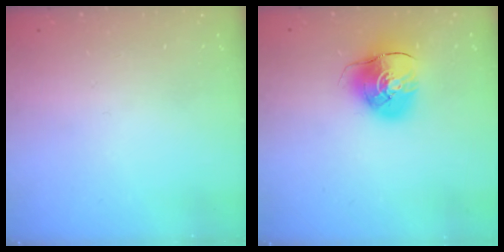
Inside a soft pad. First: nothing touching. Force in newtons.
{"total": 8.9, "press": 8.9, "slide": 1.2}